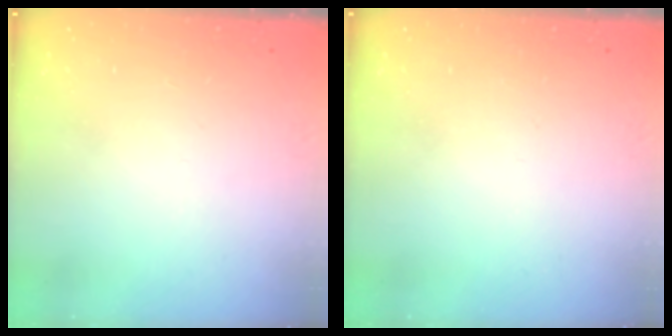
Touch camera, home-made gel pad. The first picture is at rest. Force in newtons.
{"total": 0.0}